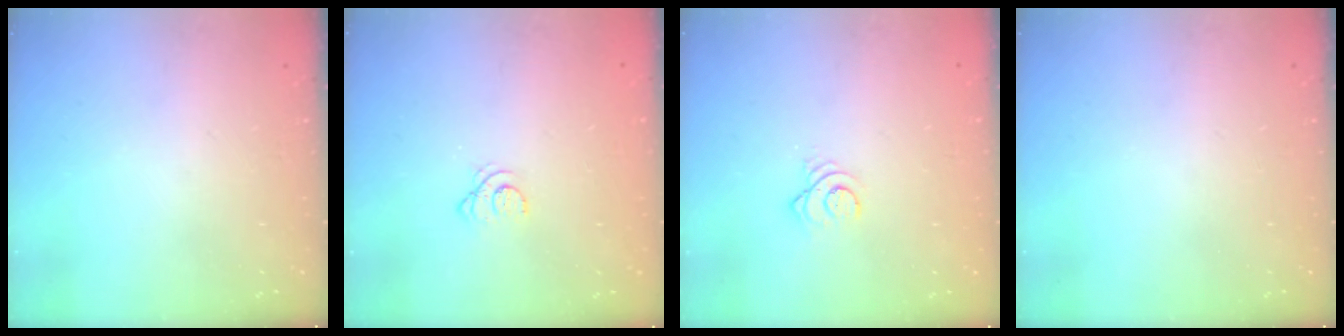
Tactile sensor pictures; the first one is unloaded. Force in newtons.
{"total": 2.1, "press": 2.1, "slide": 0.3}
{"total": 3.2, "press": 3.2, "slide": 0.1}
{"total": 0.0}